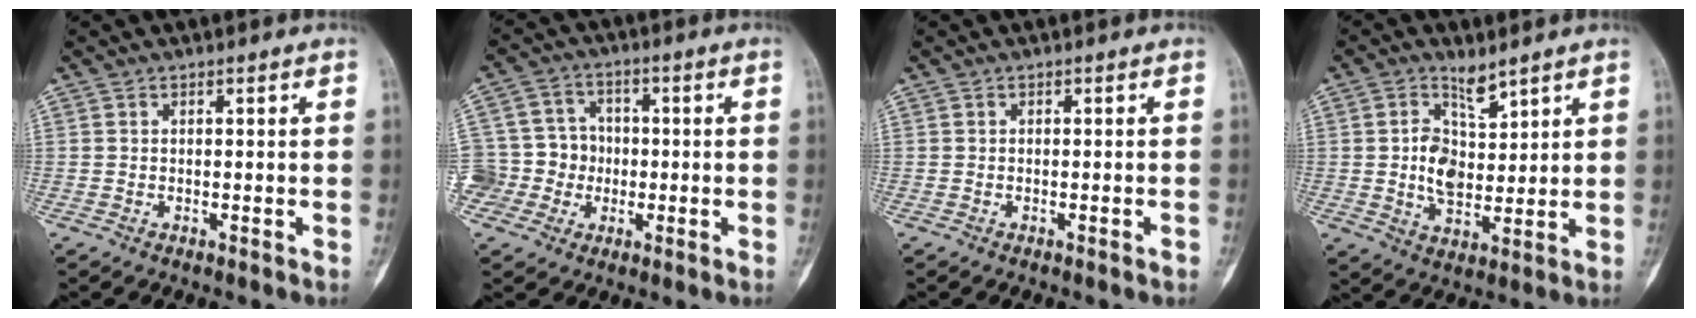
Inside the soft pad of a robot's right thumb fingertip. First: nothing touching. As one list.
[{"total": 11.1, "force": [-2.1, 10.5, 2.7], "torque": [-0.019, 0.032, -0.036]}, {"total": 0.6, "force": [-0.3, 0.2, 0.4], "torque": [-0.001, 0.004, -0.005]}, {"total": 8.0, "force": [3.4, 4.7, 5.6], "torque": [-0.081, -0.019, 0.071]}]